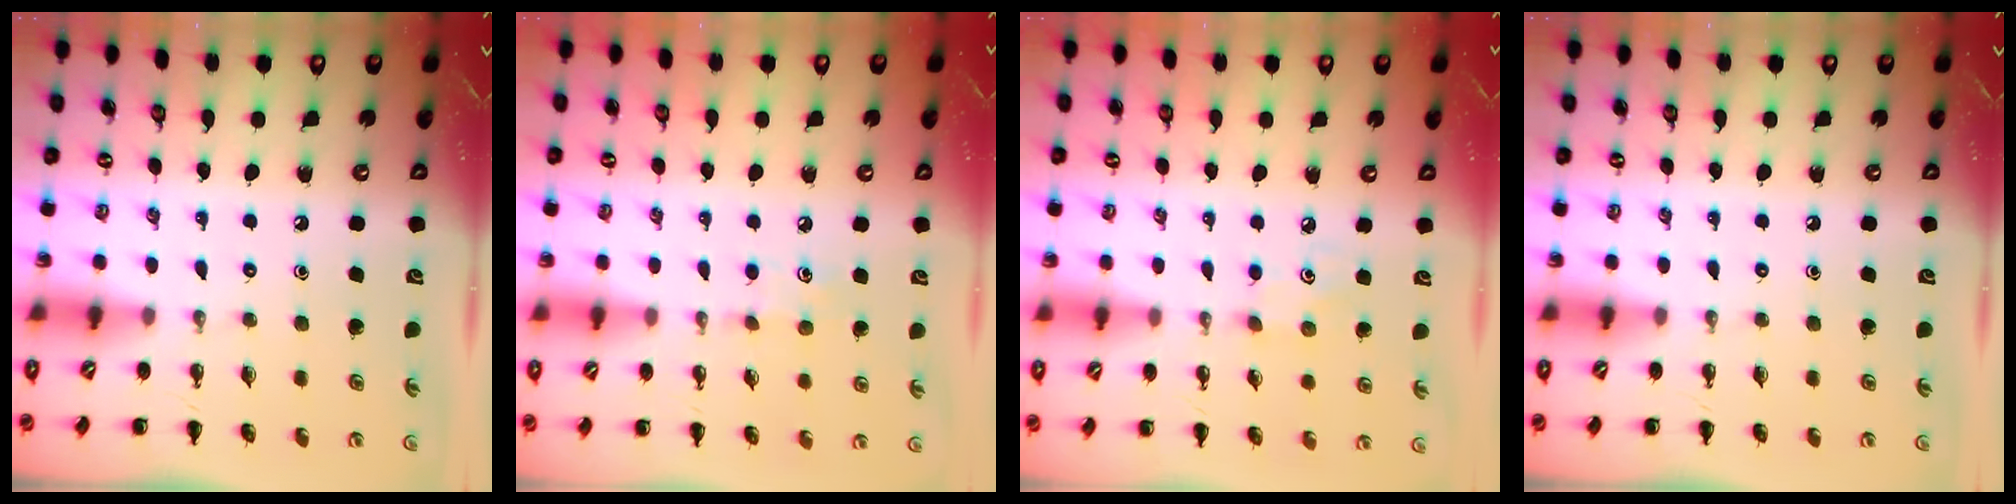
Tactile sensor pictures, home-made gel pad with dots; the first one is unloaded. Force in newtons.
{"total": 4.7, "press": 4.4, "slide": 1.4}
{"total": 2.5, "press": 2.4, "slide": 0.7}
{"total": 0.0}